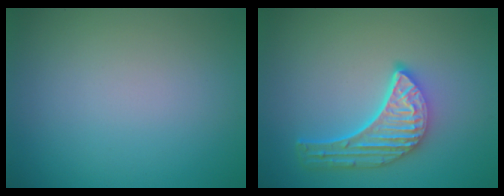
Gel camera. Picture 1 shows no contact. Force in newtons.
{"total": 5.1, "press": 3.8, "slide": 3.3}